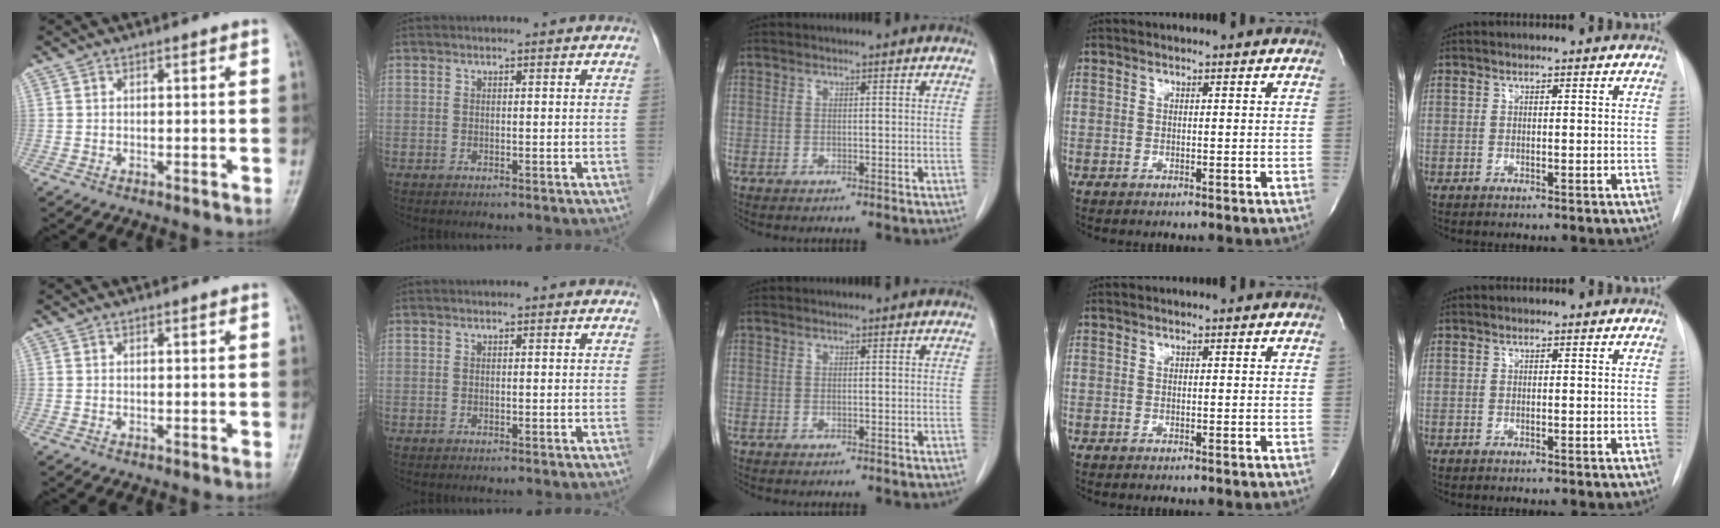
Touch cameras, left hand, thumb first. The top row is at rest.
{}